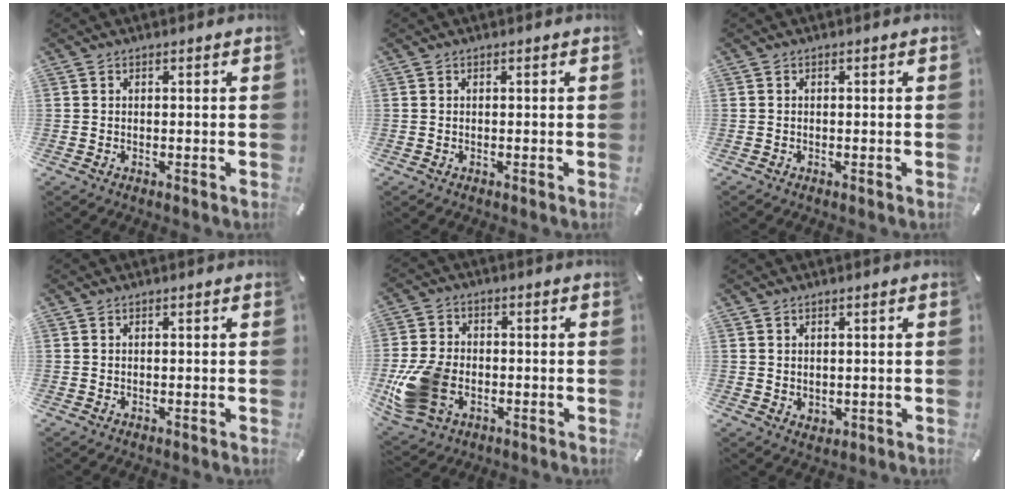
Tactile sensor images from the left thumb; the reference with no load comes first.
{"total": 0.0}
{"total": 0.0}
{"total": 0.0}
{"total": 13.2, "force": [-3.5, 9.6, 8.3], "torque": [-0.194, 0.010, -0.059]}
{"total": 1.7, "force": [1.0, 1.3, 0.2], "torque": [0.003, -0.002, 0.016]}